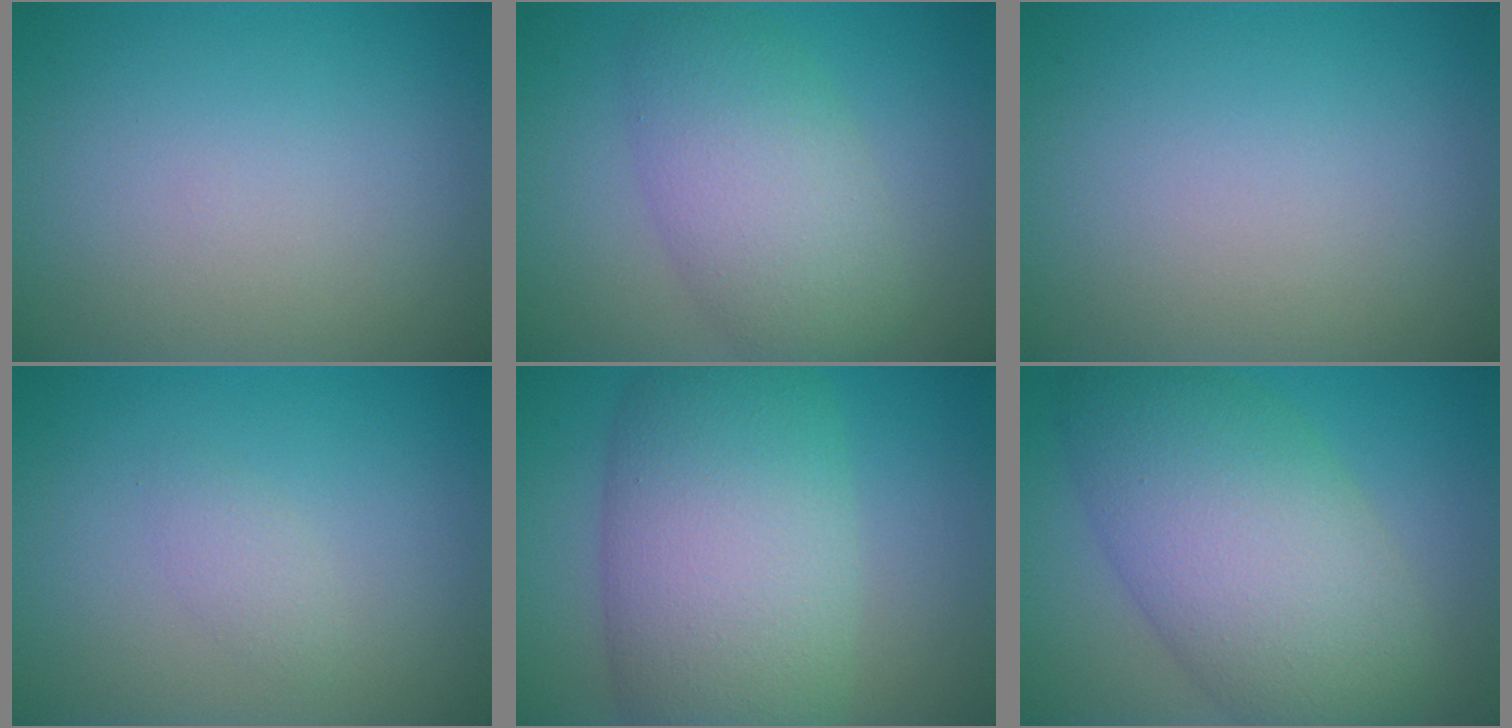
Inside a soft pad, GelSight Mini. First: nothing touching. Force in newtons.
{"total": 6.2, "press": 6.2, "slide": 0.3}
{"total": 0.0}
{"total": 1.2, "press": 1.2, "slide": 0.1}
{"total": 11.2, "press": 11.2, "slide": 0.6}
{"total": 10.3, "press": 10.3, "slide": 0.4}